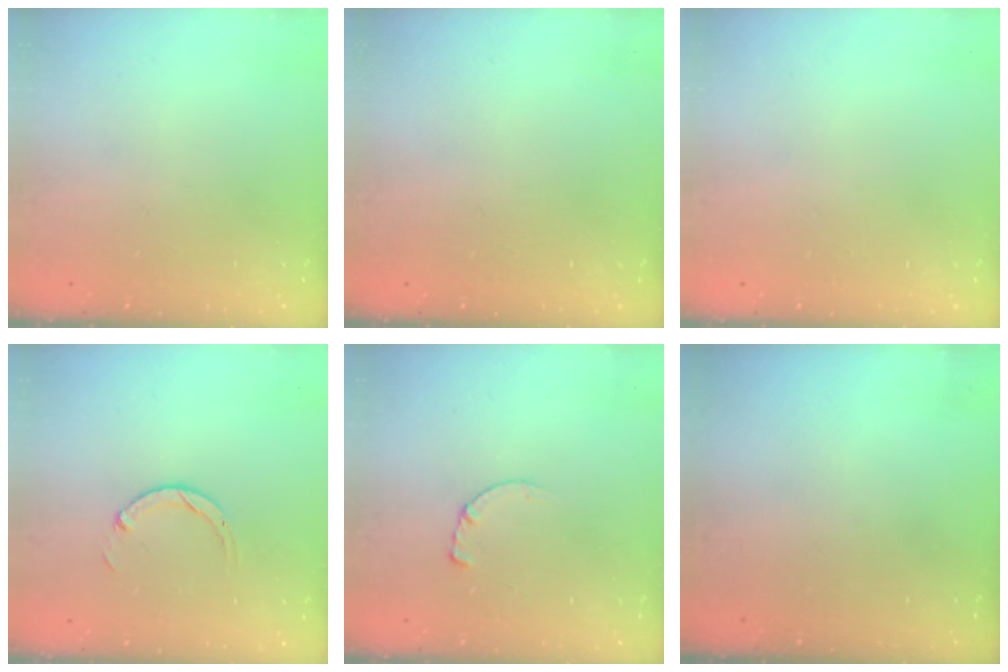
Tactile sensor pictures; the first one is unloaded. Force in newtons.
{"total": 2.4, "press": 2.4, "slide": 0.2}
{"total": 2.6, "press": 2.6, "slide": 0.2}
{"total": 3.0, "press": 2.9, "slide": 0.4}
{"total": 0.7, "press": 0.6, "slide": 0.2}
{"total": 0.0}